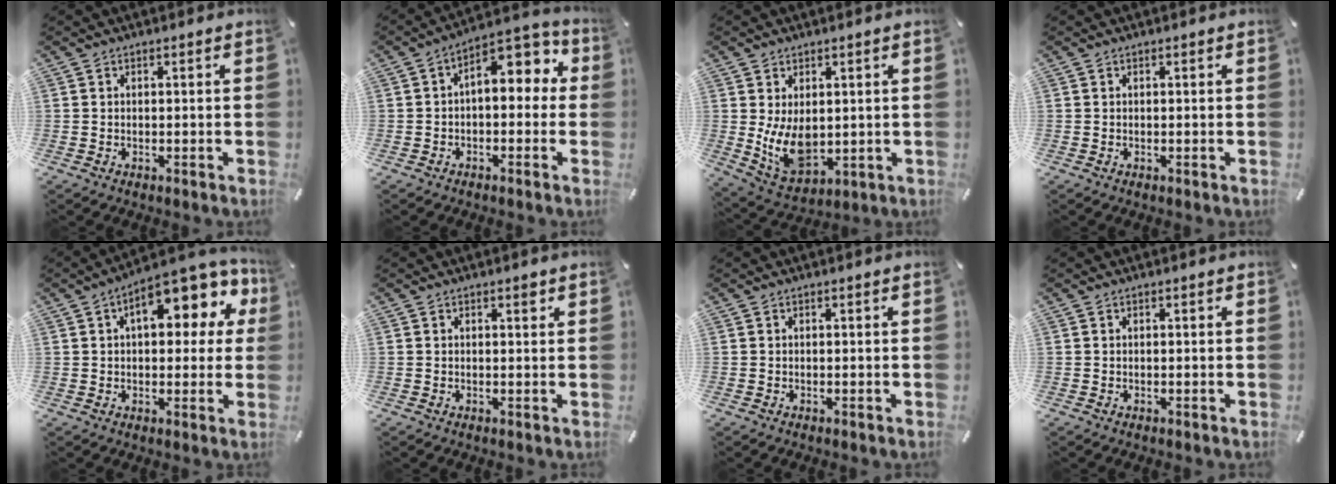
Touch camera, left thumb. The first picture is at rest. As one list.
[{"total": 9.1, "force": [2.6, 5.2, 7.0], "torque": [-0.090, -0.024, 0.039]}, {"total": 9.5, "force": [0.7, 6.6, 6.9], "torque": [-0.134, -0.016, 0.017]}, {"total": 0.0}, {"total": 13.9, "force": [5.3, 6.9, 10.8], "torque": [-0.142, -0.024, 0.085]}, {"total": 1.2, "force": [0.6, 0.4, 0.9], "torque": [-0.010, -0.001, 0.009]}, {"total": 0.0}, {"total": 0.0}]